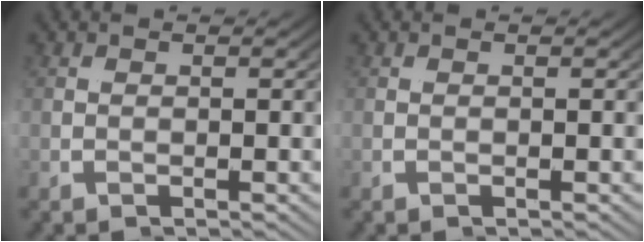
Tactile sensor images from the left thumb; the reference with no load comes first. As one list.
[{"total": 0.0}]